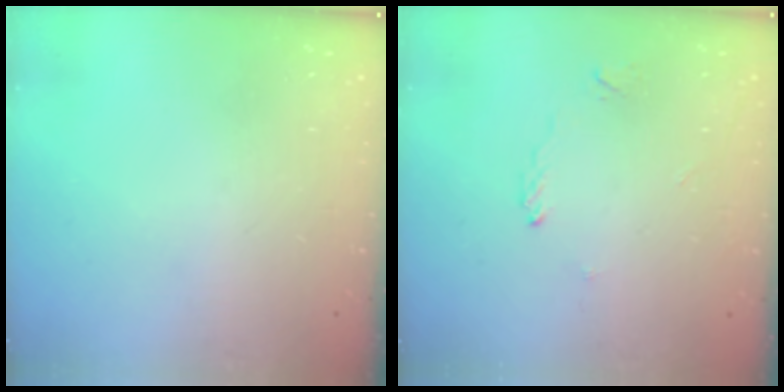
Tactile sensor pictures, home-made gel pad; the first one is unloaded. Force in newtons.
{"total": 1.9, "press": 1.9, "slide": 0.2}